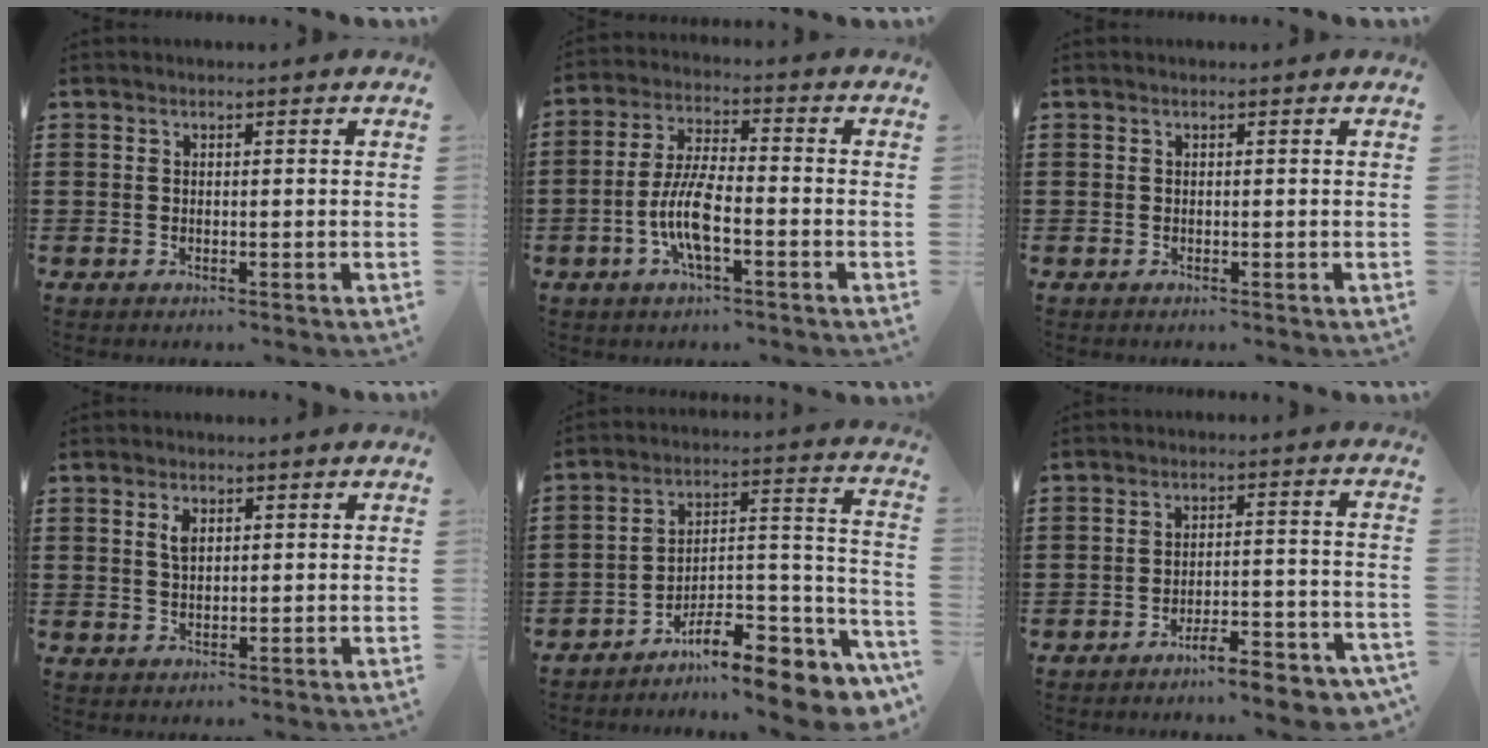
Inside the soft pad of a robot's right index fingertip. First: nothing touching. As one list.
[{"total": 7.9, "force": [-2.6, 2.4, 7.1], "torque": [-0.165, -0.013, -0.056]}, {"total": 0.0}, {"total": 2.2, "force": [1.0, 1.1, 1.6], "torque": [-0.036, 0.004, 0.017]}, {"total": 10.0, "force": [-8.4, 2.5, 4.8], "torque": [-0.058, 0.027, -0.156]}, {"total": 5.9, "force": [-5.4, 0.4, 2.3], "torque": [-0.034, 0.000, -0.100]}]